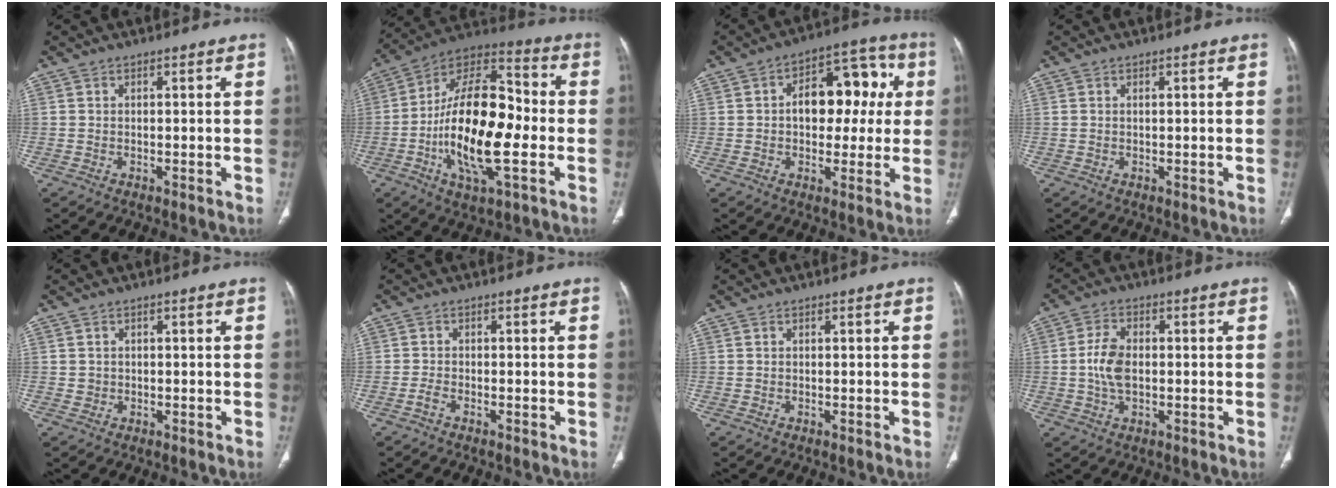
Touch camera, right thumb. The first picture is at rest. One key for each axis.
{"total": 22.8, "fx": -3.9, "fy": 9.7, "fz": 20.3, "tx": -0.343, "ty": 0.028, "tz": -0.072}
{"total": 14.0, "fx": 1.6, "fy": 8.9, "fz": 10.7, "tx": -0.095, "ty": 0.039, "tz": 0.019}
{"total": 0.0}
{"total": 1.0, "fx": -0.1, "fy": 1.0, "fz": 0.1, "tx": 0.005, "ty": 0.003, "tz": 0.001}
{"total": 1.2, "fx": -0.9, "fy": 0.3, "fz": 0.7, "tx": -0.020, "ty": 0.004, "tz": -0.022}
{"total": 0.0}
{"total": 6.1, "fx": -0.3, "fy": 3.7, "fz": 4.9, "tx": -0.098, "ty": 0.007, "tz": -0.008}